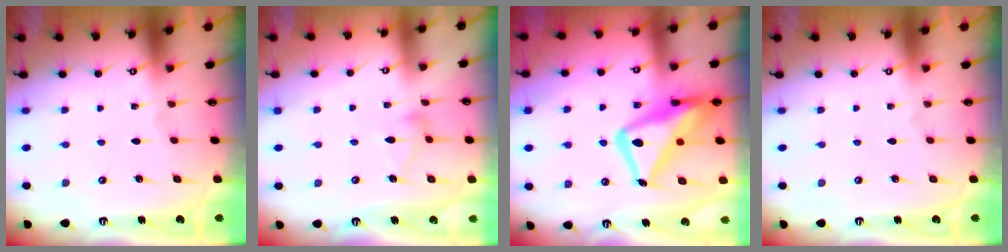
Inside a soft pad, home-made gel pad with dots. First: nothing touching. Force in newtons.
{"total": 7.9, "press": 7.9, "slide": 0.2}
{"total": 19.4, "press": 19.3, "slide": 1.7}
{"total": 0.0}